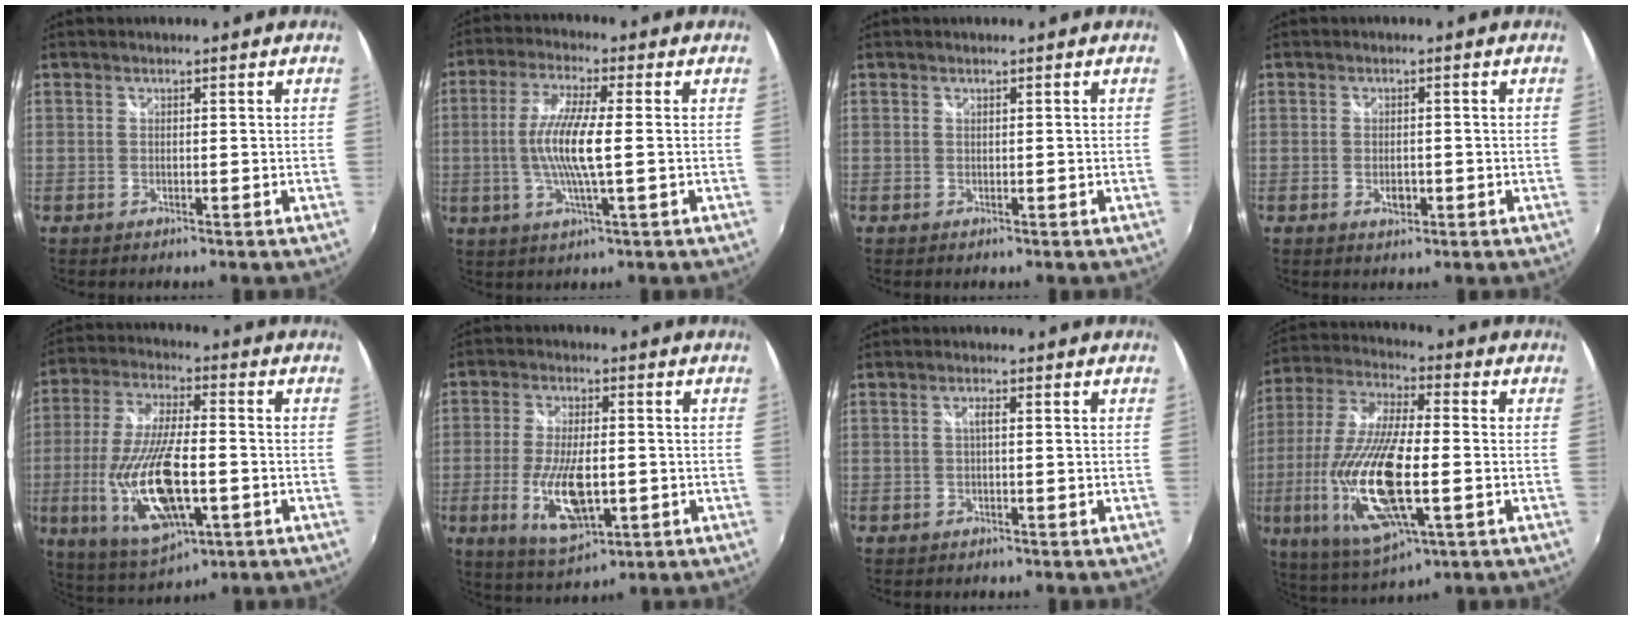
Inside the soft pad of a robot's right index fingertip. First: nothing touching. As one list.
[{"total": 9.9, "force": [-0.7, 1.1, 9.8], "torque": [-0.195, -0.003, -0.016]}, {"total": 0.0}, {"total": 2.6, "force": [-0.9, 1.5, 1.9], "torque": [-0.032, -0.003, -0.014]}, {"total": 18.7, "force": [-4.6, 6.8, 16.8], "torque": [-0.351, -0.022, -0.072]}, {"total": 11.9, "force": [-2.7, 4.8, 10.6], "torque": [-0.210, -0.017, -0.044]}, {"total": 1.2, "force": [0.0, 0.2, 1.2], "torque": [-0.021, 0.004, -0.003]}, {"total": 21.1, "force": [-5.0, 6.3, 19.5], "torque": [-0.406, -0.028, -0.090]}]